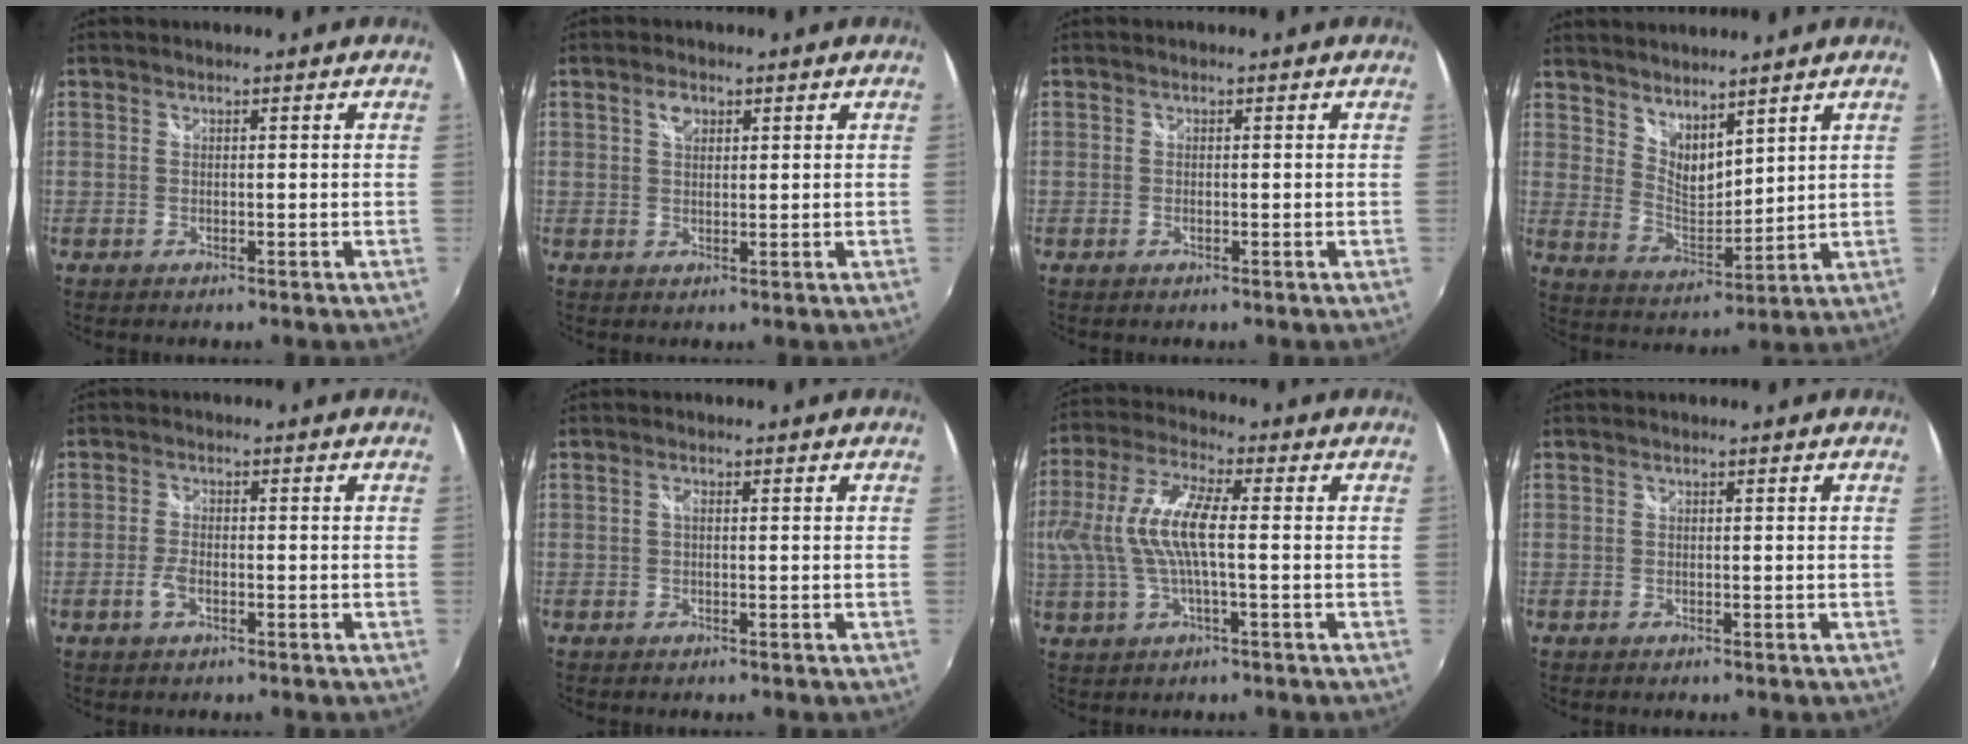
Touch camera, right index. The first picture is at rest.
{"total": 2.6, "force": [1.2, 1.6, 1.6], "torque": [-0.026, 0.006, 0.019]}
{"total": 0.0}
{"total": 8.1, "force": [6.5, 3.0, 3.9], "torque": [-0.062, -0.006, 0.125]}
{"total": 2.9, "force": [-1.2, 1.4, 2.3], "torque": [-0.055, -0.001, -0.025]}
{"total": 0.8, "force": [0.0, 0.3, 0.8], "torque": [-0.014, 0.003, -0.003]}
{"total": 11.3, "force": [-0.2, 2.8, 10.9], "torque": [-0.221, 0.006, 0.000]}
{"total": 0.0}